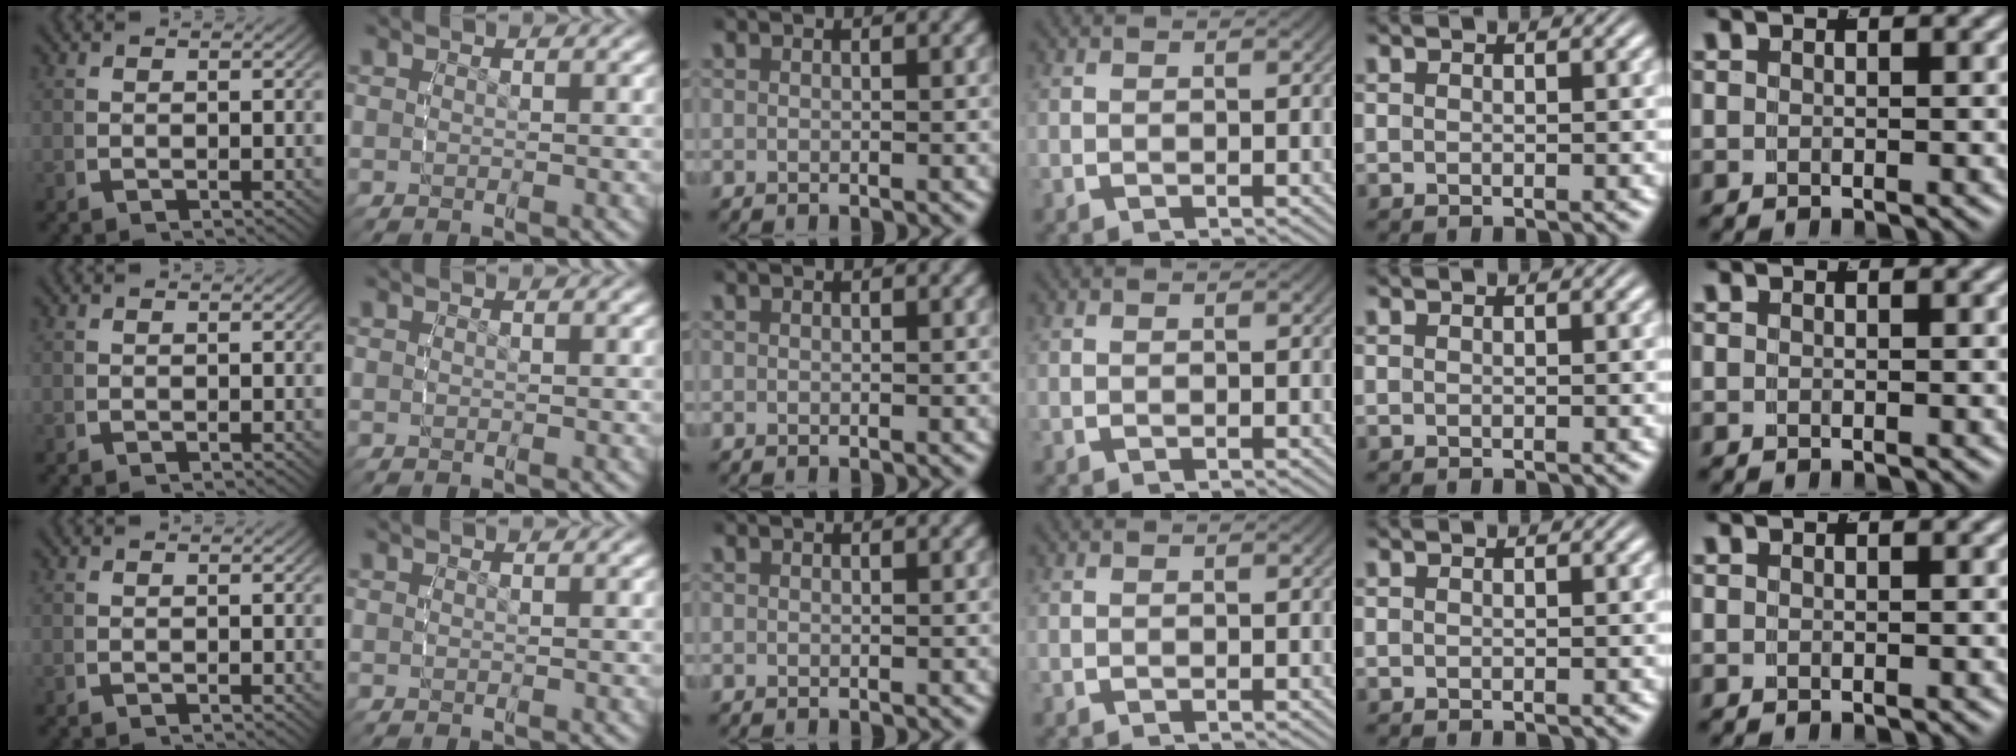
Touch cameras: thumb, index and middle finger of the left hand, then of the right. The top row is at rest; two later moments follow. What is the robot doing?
{"motion": "reach", "object": "paper"}